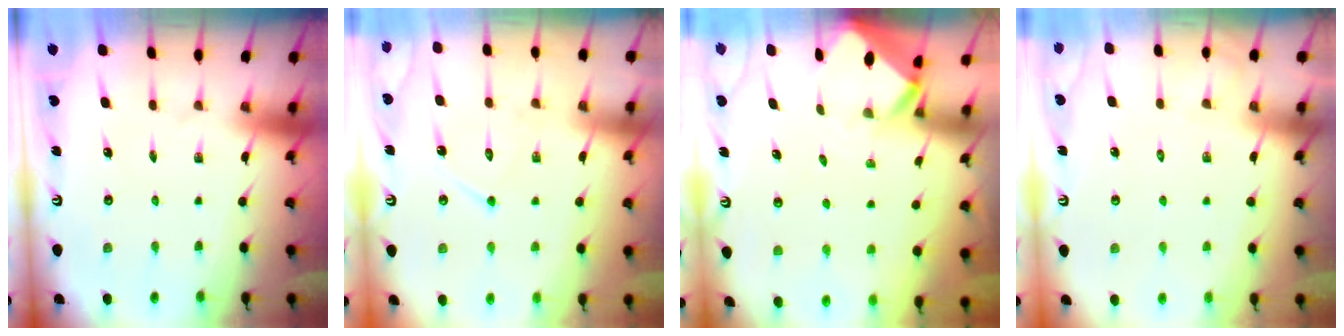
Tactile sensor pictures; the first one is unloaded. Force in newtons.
{"total": 10.8, "press": 10.8, "slide": 0.9}
{"total": 3.0, "press": 3.0, "slide": 0.2}
{"total": 3.9, "press": 3.8, "slide": 0.5}